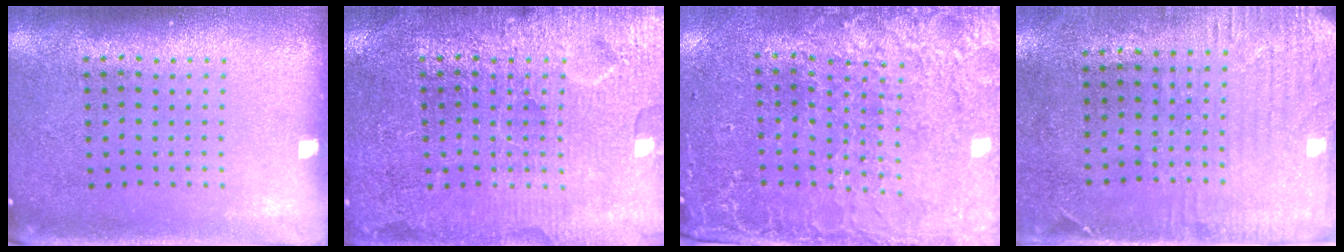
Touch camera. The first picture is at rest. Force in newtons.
{"total": 3.9, "press": 3.9, "slide": 0.5}
{"total": 3.0, "press": 2.8, "slide": 1.1}
{"total": 2.9, "press": 2.3, "slide": 1.7}